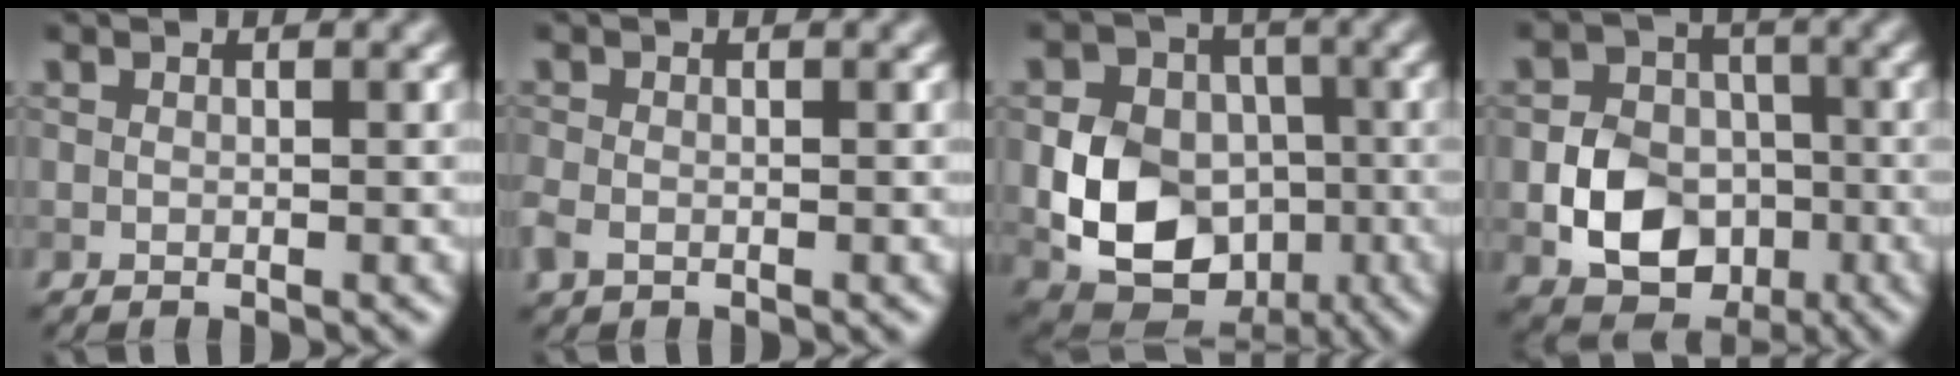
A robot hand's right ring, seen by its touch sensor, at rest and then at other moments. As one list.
[{"total": 1.5, "force": [-0.8, 1.0, 0.9], "torque": [-0.022, -0.003, -0.018]}, {"total": 9.4, "force": [-1.6, 7.6, 5.4], "torque": [-0.096, -0.009, -0.039]}, {"total": 6.9, "force": [-2.0, 5.5, 3.6], "torque": [-0.061, -0.007, -0.040]}]